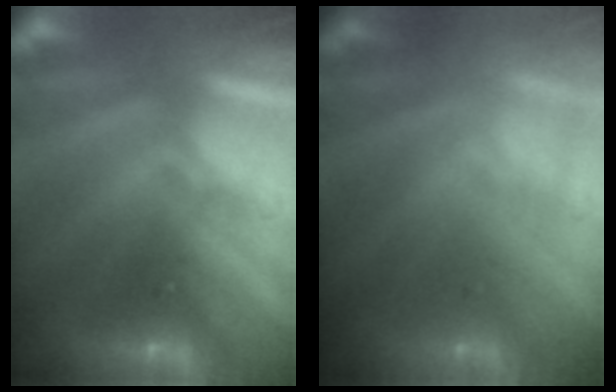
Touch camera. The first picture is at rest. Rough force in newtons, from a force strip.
{"total": 2.3}